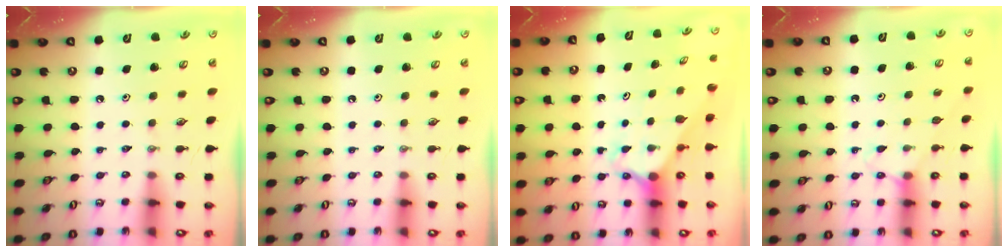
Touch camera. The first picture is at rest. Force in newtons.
{"total": 0.0}
{"total": 2.6, "press": 2.6, "slide": 0.2}
{"total": 5.5, "press": 5.5, "slide": 0.6}